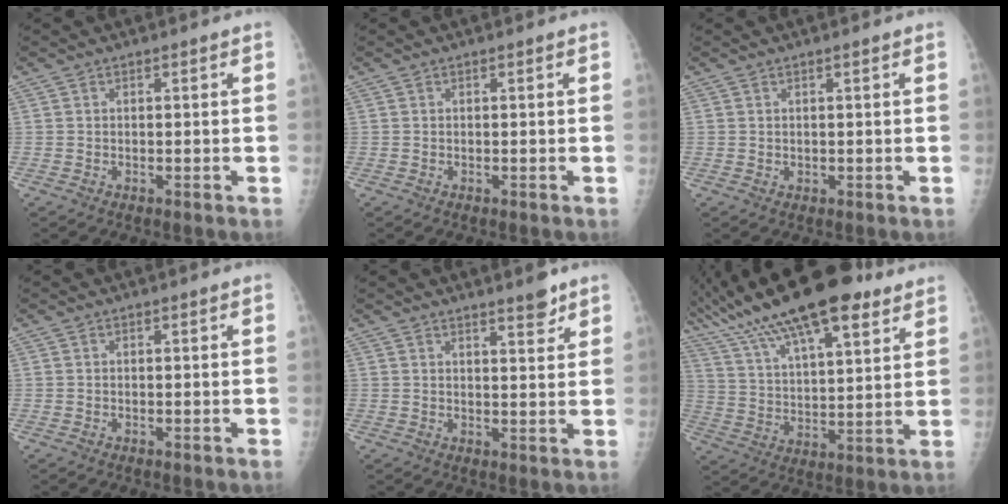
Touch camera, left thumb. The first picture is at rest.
{"total": 0.0}
{"total": 0.8, "force": [0.5, 0.4, 0.4], "torque": [0.000, -0.003, 0.009]}
{"total": 0.0}
{"total": 3.8, "force": [3.0, 0.8, 2.2], "torque": [-0.021, -0.023, 0.042]}
{"total": 24.1, "force": [15.8, 7.6, 16.5], "torque": [-0.277, -0.013, 0.268]}